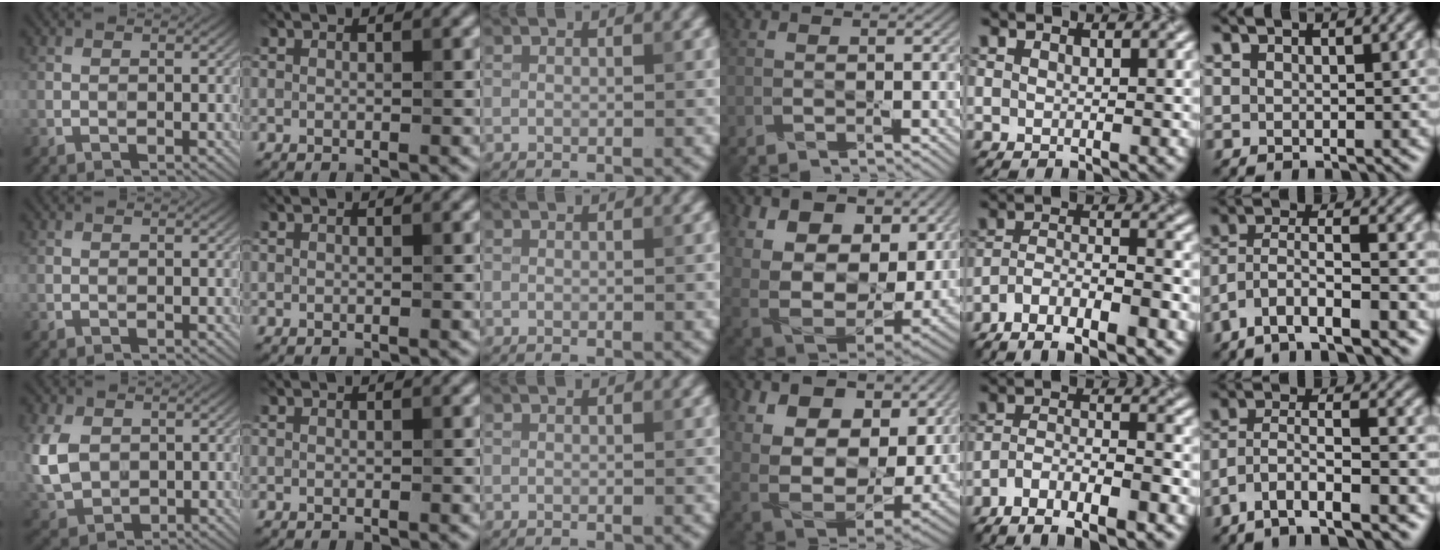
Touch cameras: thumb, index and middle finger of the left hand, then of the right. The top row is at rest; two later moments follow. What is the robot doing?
{"motion": "wipe", "object": "glasses"}